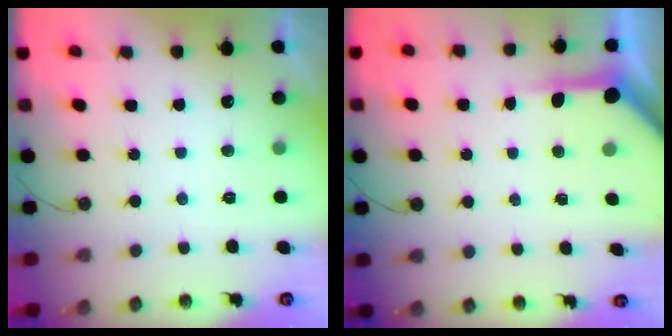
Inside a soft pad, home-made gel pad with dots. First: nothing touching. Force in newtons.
{"total": 5.0, "press": 5.0, "slide": 0.1}